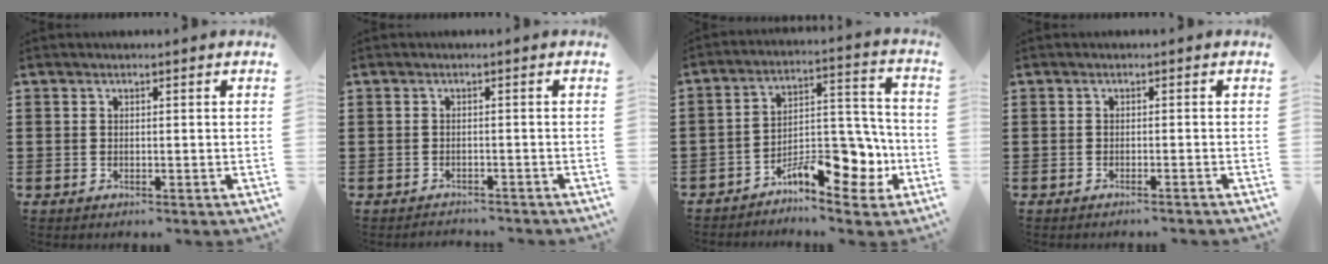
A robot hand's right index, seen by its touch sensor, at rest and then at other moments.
{"total": 2.0, "force": [-2.0, 0.2, -0.1], "torque": [-0.005, 0.001, -0.046]}
{"total": 11.4, "force": [-6.7, 5.4, 7.5], "torque": [-0.090, 0.030, -0.114]}
{"total": 1.0, "force": [-0.9, -0.3, 0.4], "torque": [-0.007, 0.000, -0.018]}